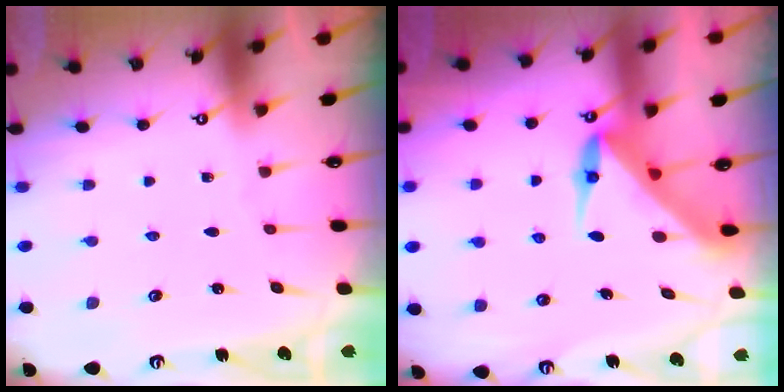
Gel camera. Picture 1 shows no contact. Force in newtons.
{"total": 5.9, "press": 5.8, "slide": 0.5}